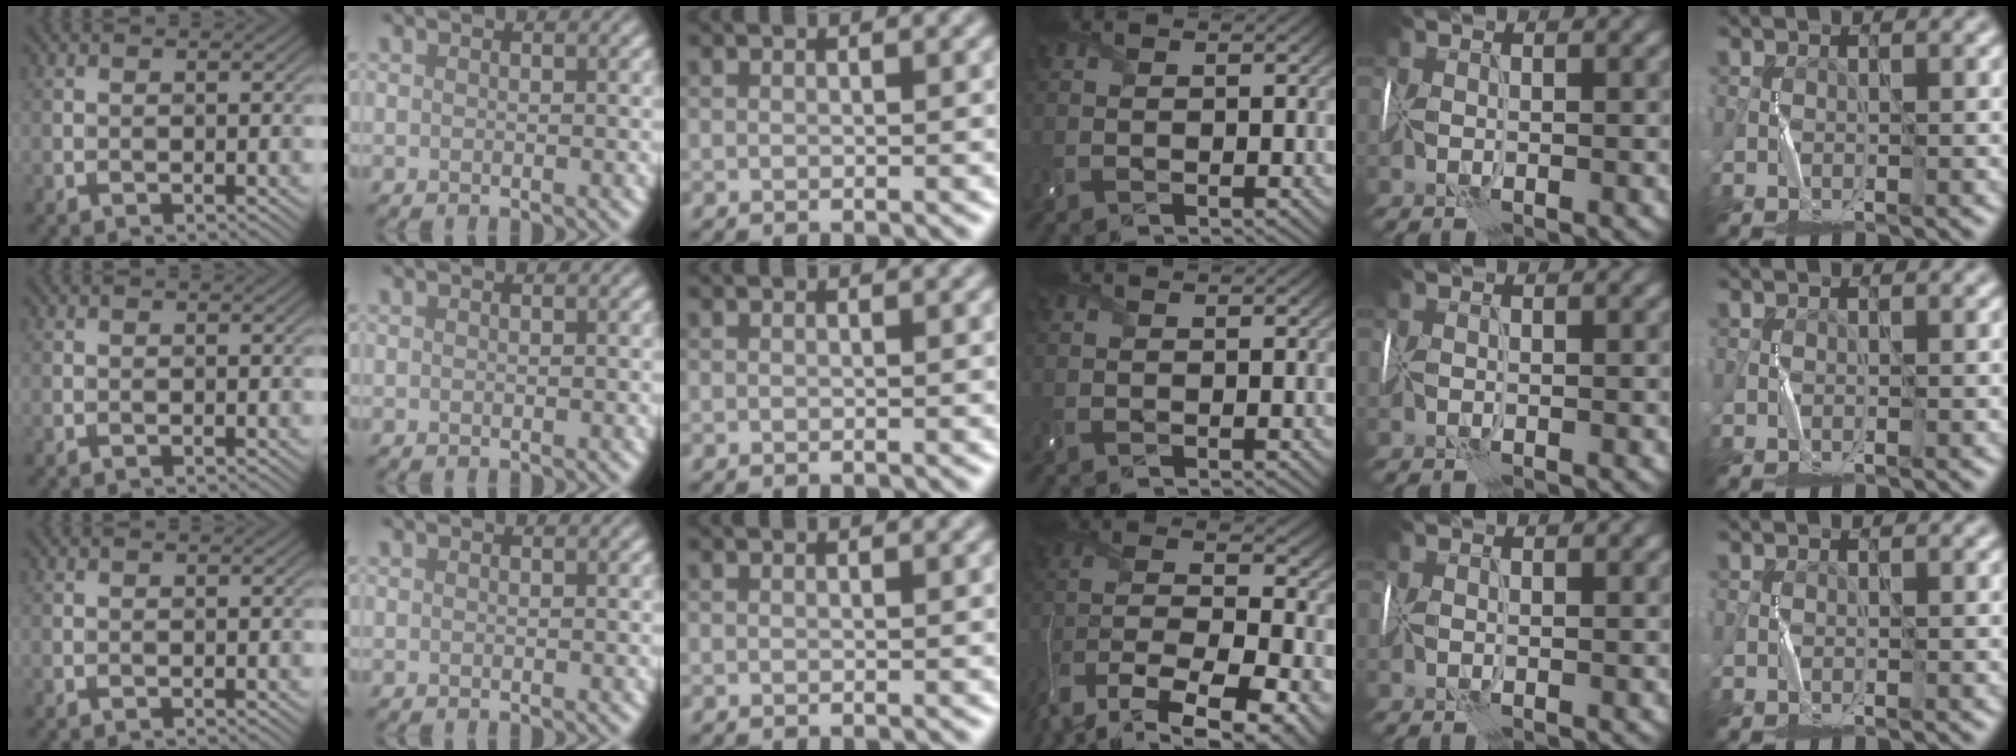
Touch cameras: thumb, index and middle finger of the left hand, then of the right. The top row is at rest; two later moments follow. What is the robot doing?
{"motion": "wrap", "object": "sponge"}